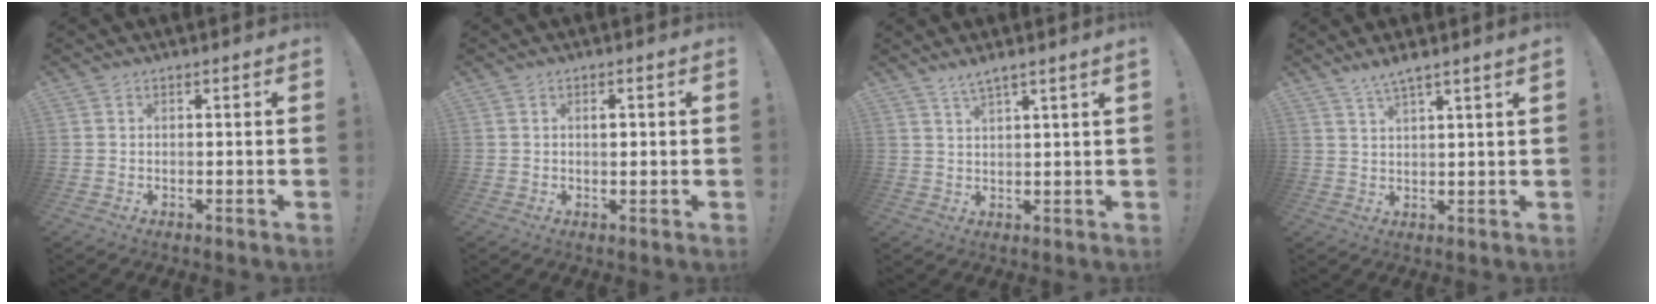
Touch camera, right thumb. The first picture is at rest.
{"total": 1.1, "force": [0.2, 0.6, 0.9], "torque": [-0.005, -0.002, -0.001]}
{"total": 3.3, "force": [2.5, -0.6, 2.2], "torque": [-0.044, -0.011, 0.041]}
{"total": 4.4, "force": [3.5, -0.4, 2.7], "torque": [-0.057, -0.014, 0.059]}